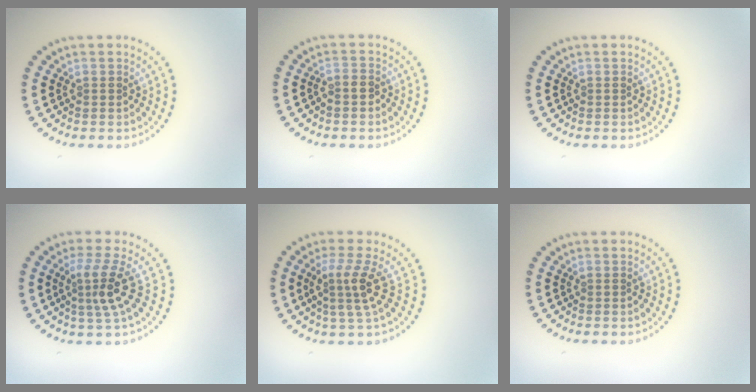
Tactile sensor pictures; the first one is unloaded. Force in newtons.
{"total": 1.0, "press": 0.8, "slide": 0.7}
{"total": 0.0}
{"total": 3.2, "press": 2.3, "slide": 2.3}
{"total": 3.1, "press": 2.2, "slide": 2.1}
{"total": 0.0}